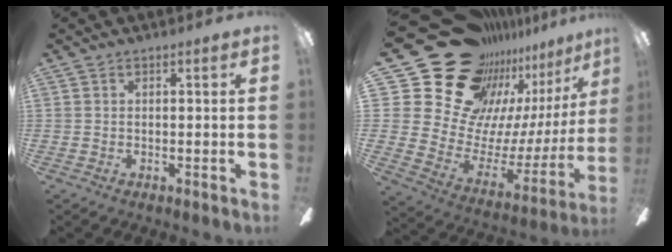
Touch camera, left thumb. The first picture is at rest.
{"total": 27.9, "force": [19.0, 16.0, 12.7], "torque": [-0.229, -0.159, 0.386]}